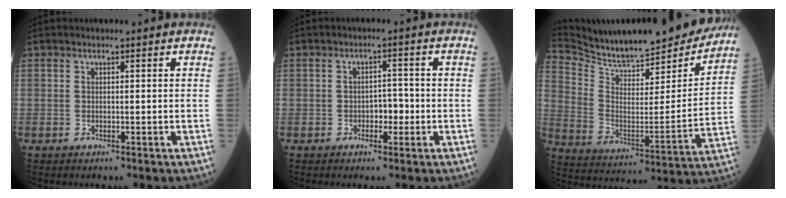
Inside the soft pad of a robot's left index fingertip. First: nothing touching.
{"total": 2.8, "force": [-1.2, 1.6, 2.0], "torque": [-0.024, 0.002, -0.020]}
{"total": 24.2, "force": [22.3, 4.0, 8.7], "torque": [-0.155, -0.057, 0.326]}